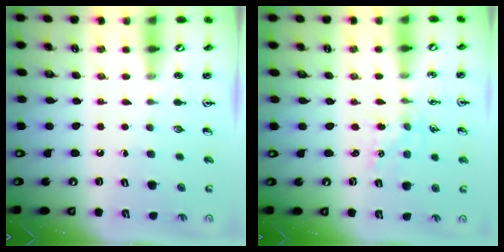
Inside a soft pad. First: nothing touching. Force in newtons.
{"total": 1.0, "press": 1.0, "slide": 0.2}